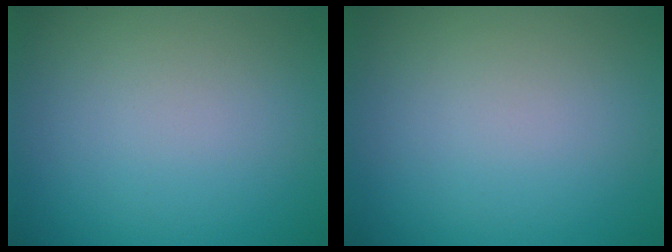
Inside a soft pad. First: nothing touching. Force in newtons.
{"total": 0.0}